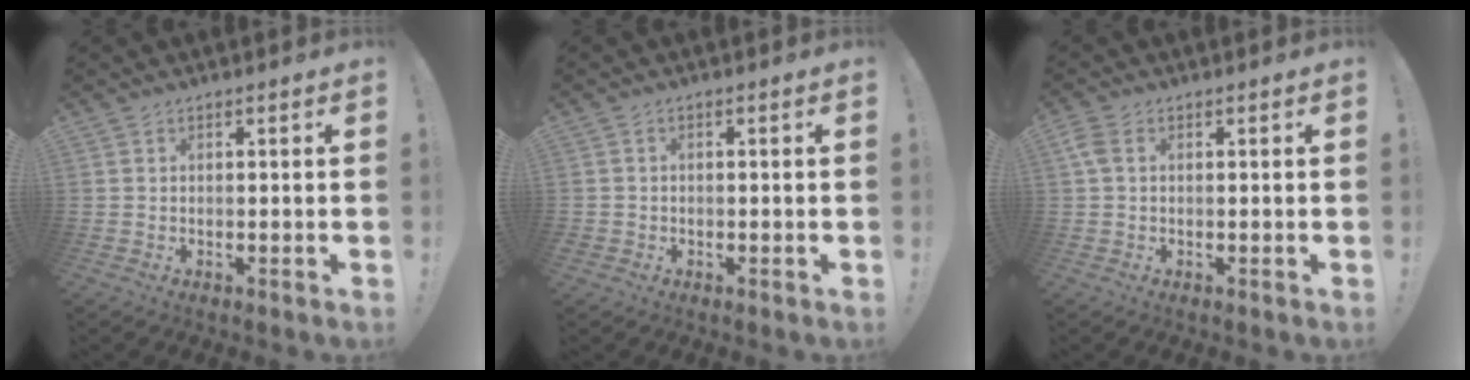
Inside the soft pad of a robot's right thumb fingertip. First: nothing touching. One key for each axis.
{"total": 1.3, "fx": -0.5, "fy": 1.2, "fz": 0.3, "tx": -0.011, "ty": 0.004, "tz": -0.009}
{"total": 3.1, "fx": 0.7, "fy": 2.0, "fz": 2.3, "tx": -0.056, "ty": 0.005, "tz": 0.013}